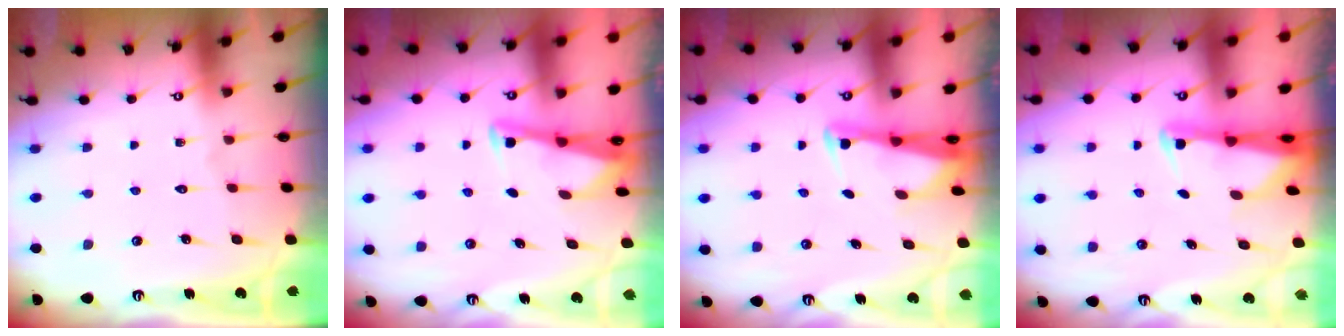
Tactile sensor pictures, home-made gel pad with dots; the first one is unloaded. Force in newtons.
{"total": 2.8, "press": 2.8, "slide": 0.3}
{"total": 2.6, "press": 2.5, "slide": 0.6}
{"total": 2.4, "press": 2.3, "slide": 0.5}